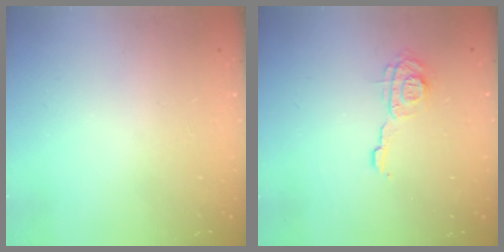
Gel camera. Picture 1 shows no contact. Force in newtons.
{"total": 9.0, "press": 9.0, "slide": 0.4}